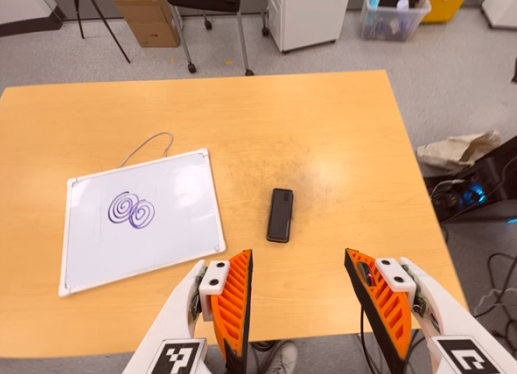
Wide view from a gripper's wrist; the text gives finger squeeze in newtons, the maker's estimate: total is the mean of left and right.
{"total": 0.0}